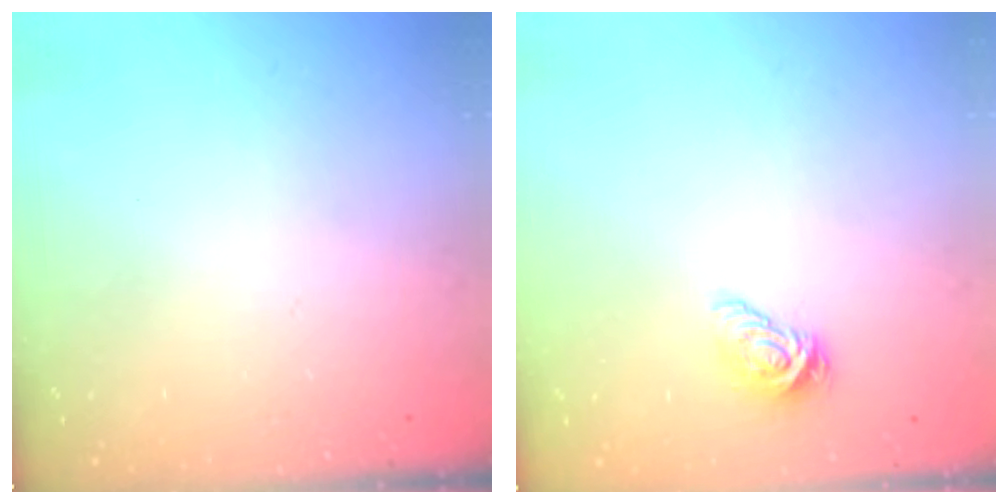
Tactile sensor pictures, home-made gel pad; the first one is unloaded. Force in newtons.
{"total": 8.1, "press": 8.1, "slide": 0.4}